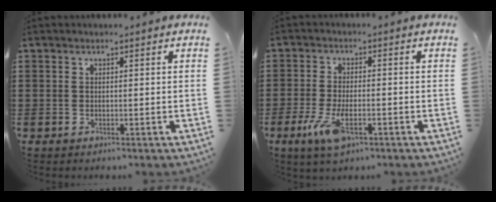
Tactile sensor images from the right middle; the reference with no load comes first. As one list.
[{"total": 6.5, "force": [-2.6, 2.5, 5.4], "torque": [-0.123, -0.012, -0.049]}]